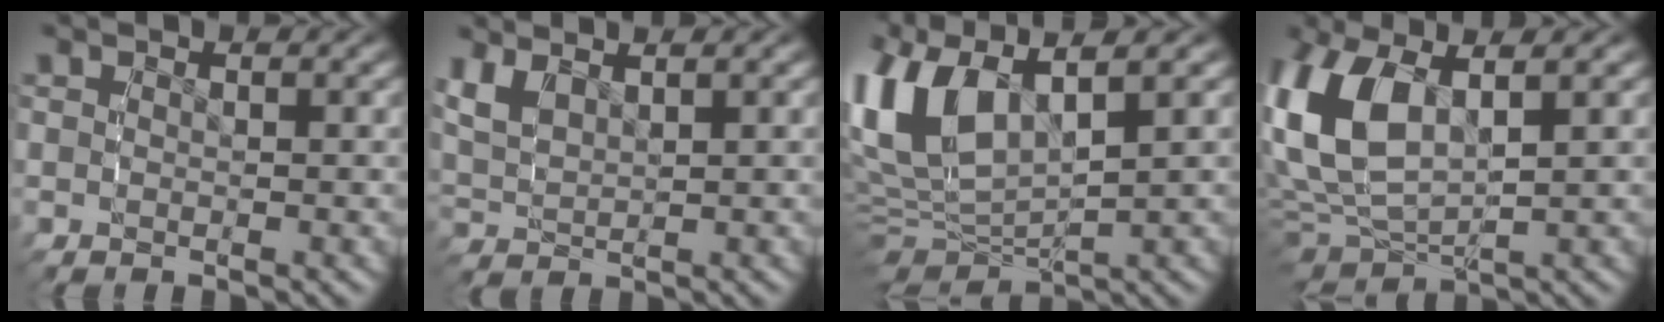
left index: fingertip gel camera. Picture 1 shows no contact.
{"total": 2.8, "force": [1.4, 2.0, 1.5], "torque": [-0.052, 0.000, 0.032]}
{"total": 10.3, "force": [2.3, 7.0, 7.3], "torque": [-0.177, -0.005, 0.041]}
{"total": 8.9, "force": [1.1, 6.0, 6.4], "torque": [-0.186, -0.013, 0.029]}